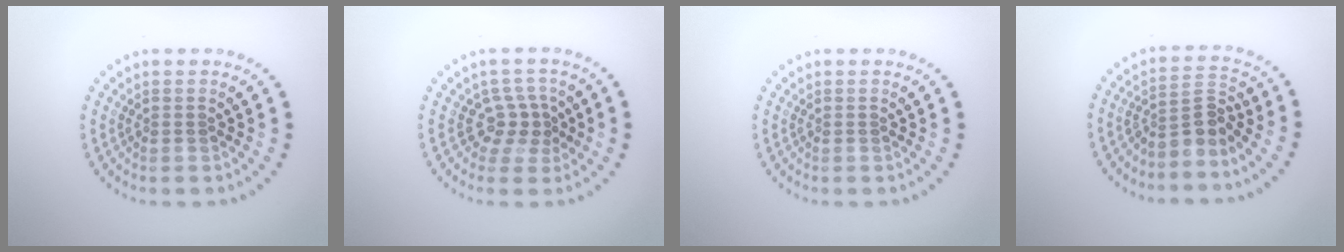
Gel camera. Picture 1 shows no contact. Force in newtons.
{"total": 2.5, "press": 1.8, "slide": 1.7}
{"total": 0.0}
{"total": 3.0, "press": 2.1, "slide": 2.1}